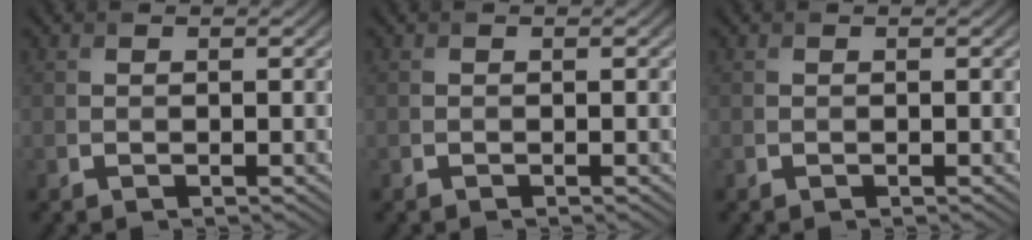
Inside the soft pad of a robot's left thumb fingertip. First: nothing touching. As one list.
[{"total": 0.0}, {"total": 0.0}]